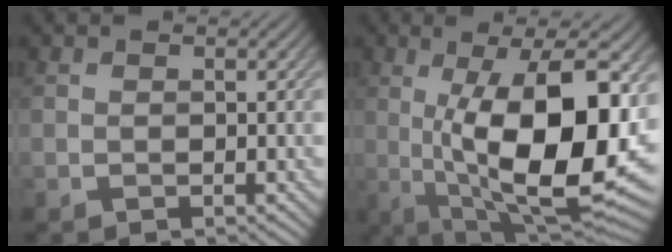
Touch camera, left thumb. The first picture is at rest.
{"total": 17.0, "force": [0.5, 6.5, 15.7], "torque": [-0.236, -0.006, 0.010]}